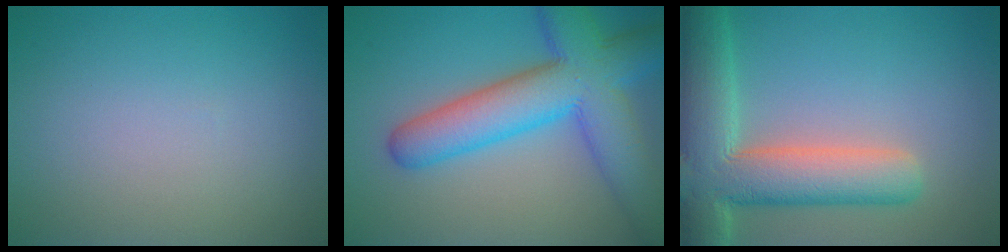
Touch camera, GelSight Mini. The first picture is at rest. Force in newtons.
{"total": 10.1, "press": 10.0, "slide": 0.5}
{"total": 9.7, "press": 9.6, "slide": 1.2}